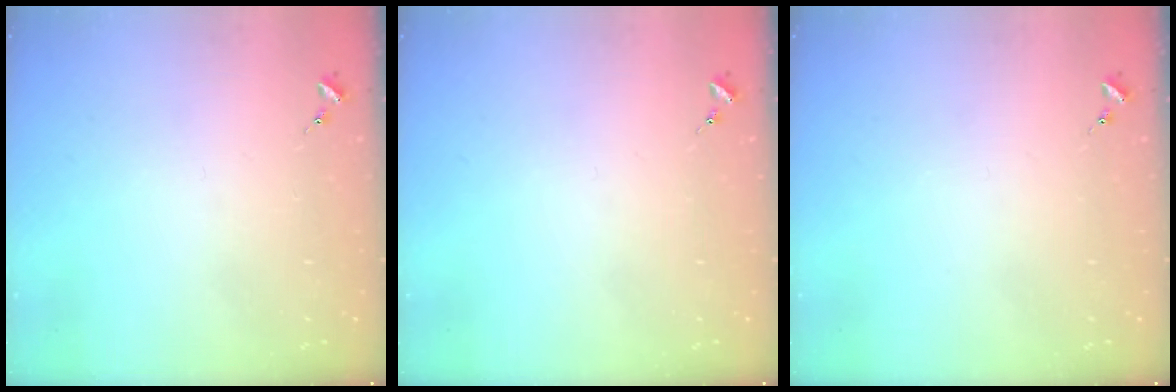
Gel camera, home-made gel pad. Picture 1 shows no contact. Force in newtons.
{"total": 0.0}
{"total": 0.0}